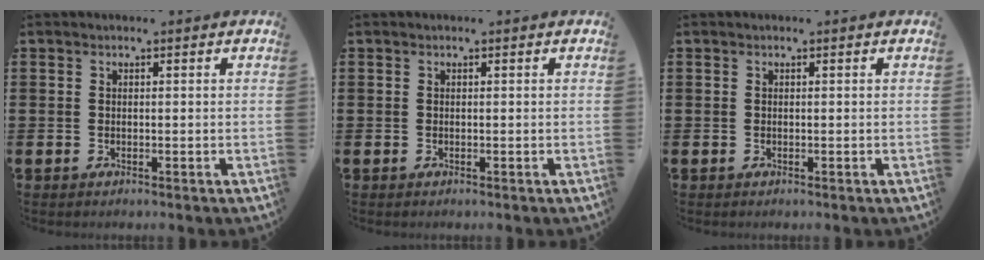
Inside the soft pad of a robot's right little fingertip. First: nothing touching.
{"total": 0.0}
{"total": 0.0}